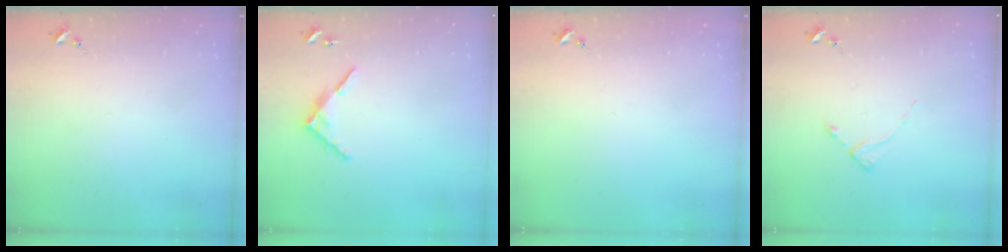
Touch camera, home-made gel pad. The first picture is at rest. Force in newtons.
{"total": 6.9, "press": 6.9, "slide": 0.5}
{"total": 0.0}
{"total": 2.7, "press": 2.7, "slide": 0.3}